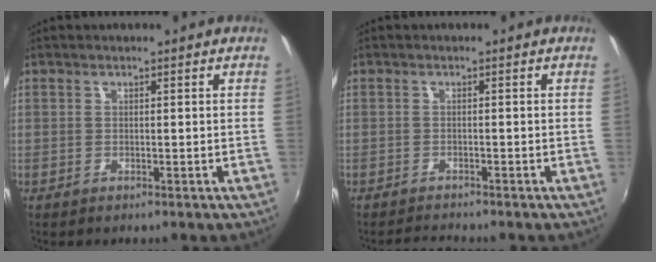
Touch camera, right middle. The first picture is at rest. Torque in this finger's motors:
{"motor_torque": [0.00, 0.01, 0.03, 0.01]}